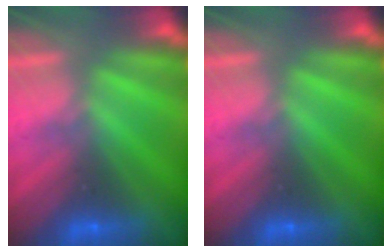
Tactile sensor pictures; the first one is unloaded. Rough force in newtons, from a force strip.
{"total": 0.0}